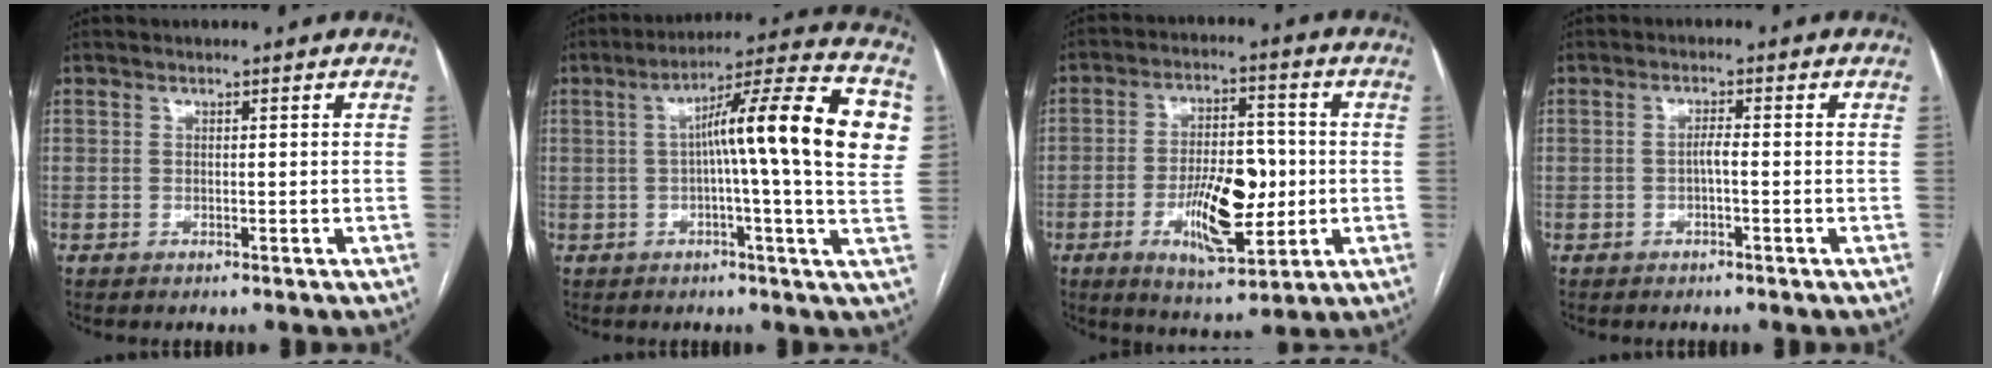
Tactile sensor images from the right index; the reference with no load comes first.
{"total": 18.5, "force": [2.6, 0.7, 18.3], "torque": [-0.263, 0.029, 0.026]}
{"total": 12.0, "force": [-2.4, 4.5, 10.9], "torque": [-0.191, 0.004, -0.033]}
{"total": 1.7, "force": [-0.4, 0.2, 1.6], "torque": [-0.028, 0.003, -0.008]}